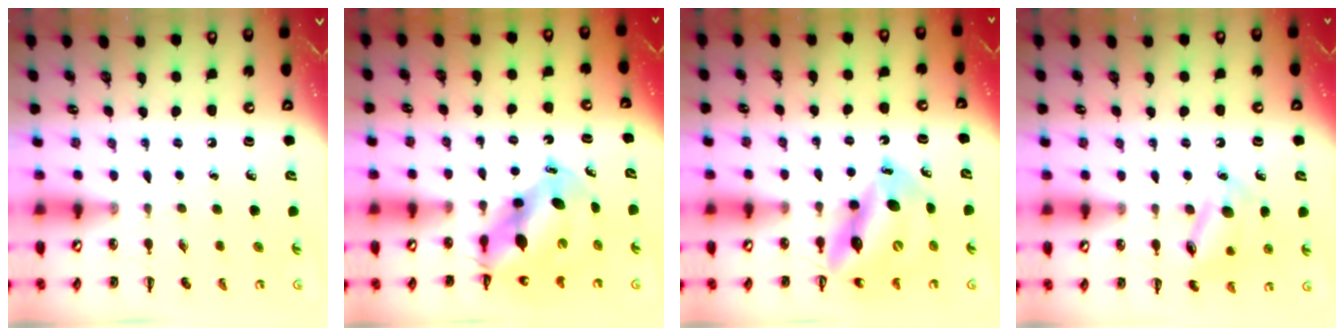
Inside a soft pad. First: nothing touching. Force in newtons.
{"total": 10.3, "press": 9.9, "slide": 2.9}
{"total": 13.8, "press": 13.1, "slide": 4.3}
{"total": 13.1, "press": 13.1, "slide": 0.9}